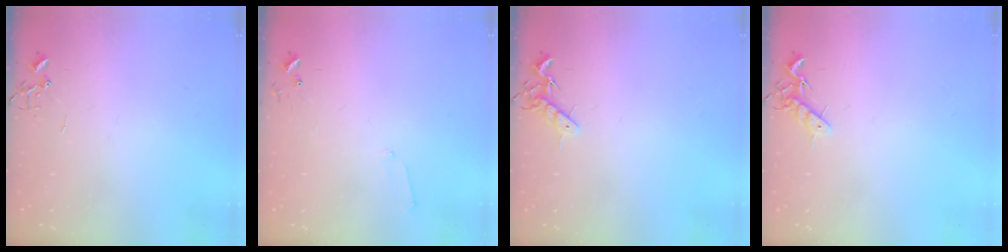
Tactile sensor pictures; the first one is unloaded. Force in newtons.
{"total": 5.1, "press": 5.0, "slide": 0.6}
{"total": 7.4, "press": 7.4, "slide": 0.9}
{"total": 7.4, "press": 7.4, "slide": 0.9}